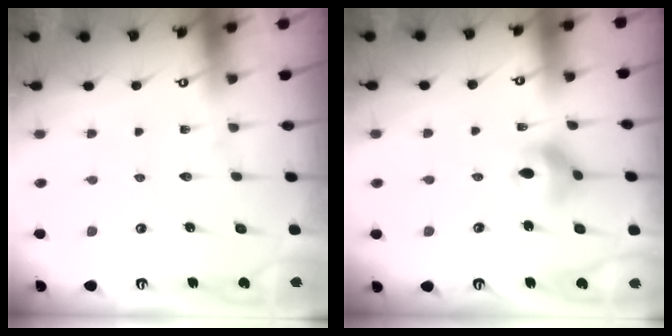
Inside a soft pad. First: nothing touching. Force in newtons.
{"total": 8.6, "press": 8.1, "slide": 3.0}